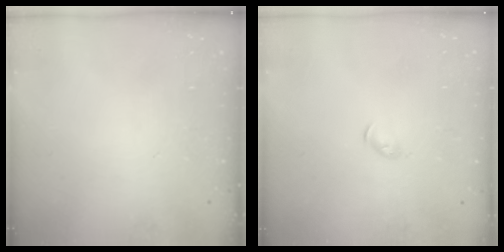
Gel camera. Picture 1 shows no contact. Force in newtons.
{"total": 3.3, "press": 3.2, "slide": 0.6}